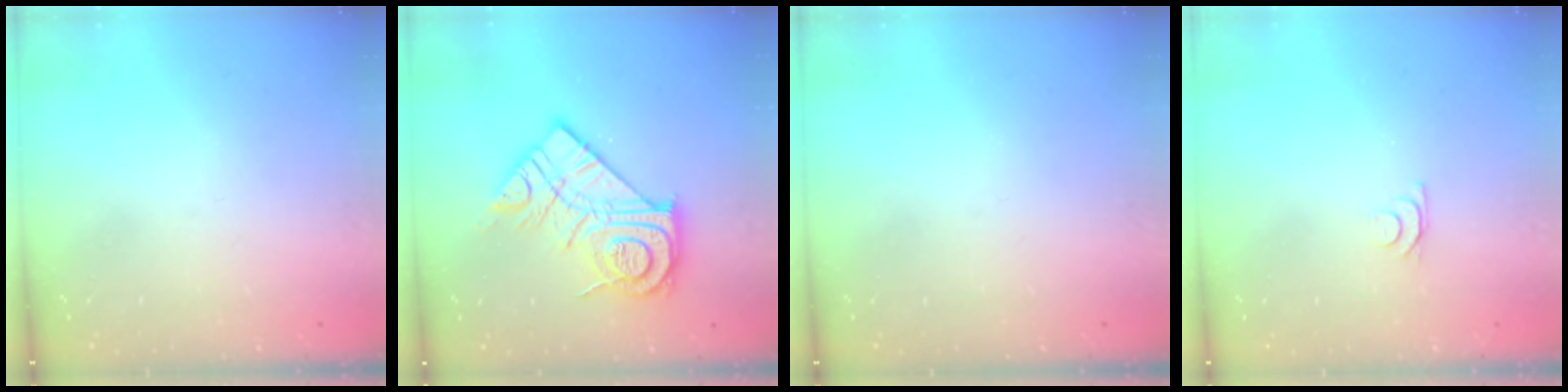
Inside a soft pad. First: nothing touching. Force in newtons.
{"total": 17.8, "press": 17.8, "slide": 1.2}
{"total": 0.0}
{"total": 4.2, "press": 4.1, "slide": 0.5}